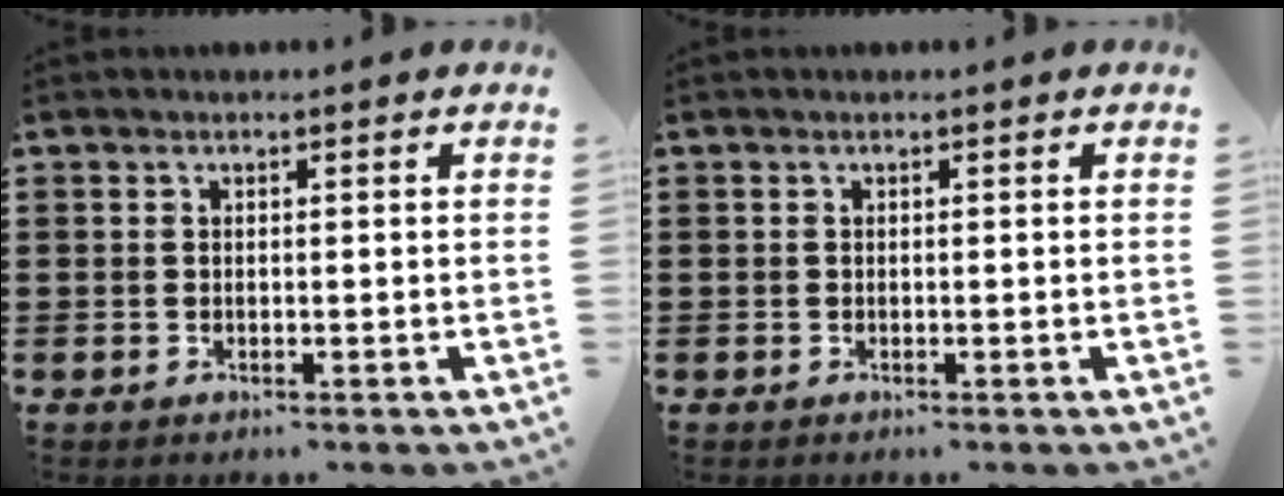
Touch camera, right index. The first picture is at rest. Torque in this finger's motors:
{"motor_torque": [0.08, 0.09, -0.02, -0.01]}